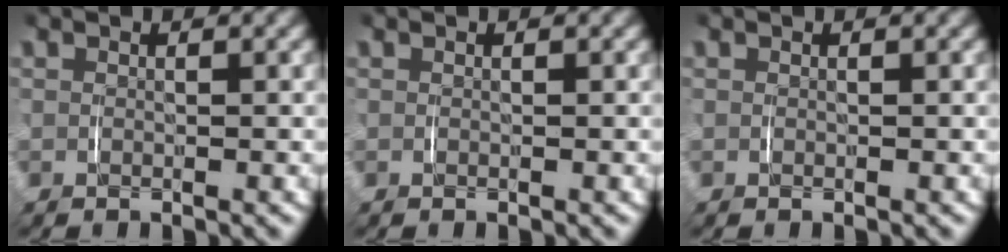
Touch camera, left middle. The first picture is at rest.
{"total": 0.0}
{"total": 0.0}